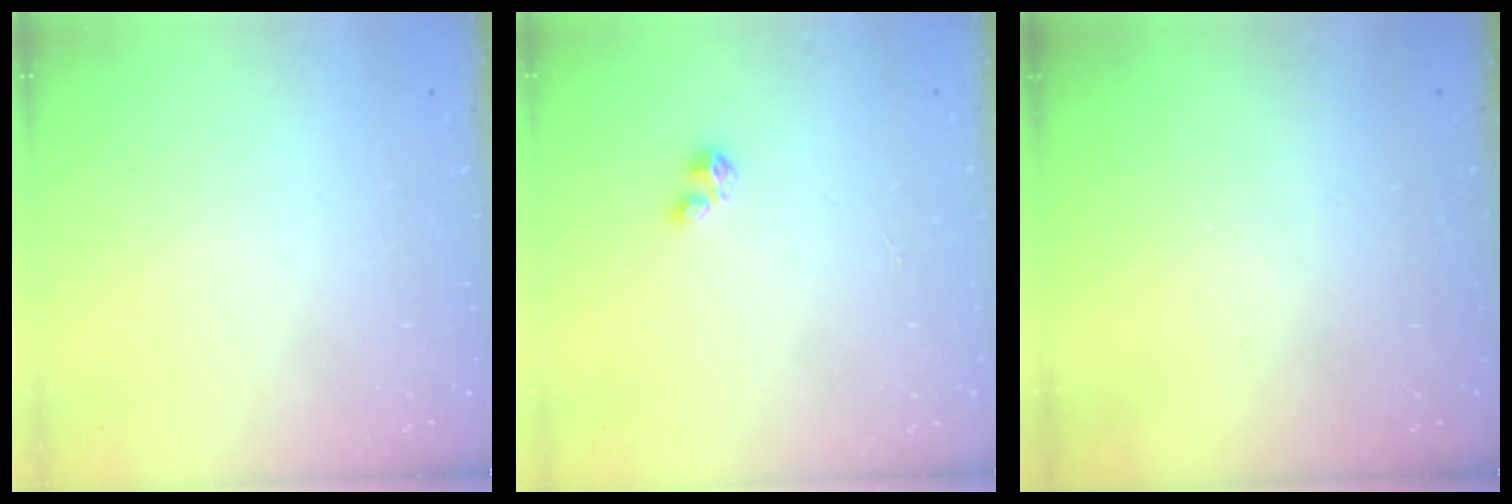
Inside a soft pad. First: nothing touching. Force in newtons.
{"total": 2.7, "press": 2.7, "slide": 0.4}
{"total": 0.0}